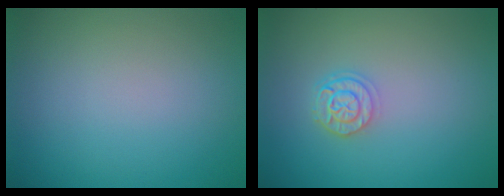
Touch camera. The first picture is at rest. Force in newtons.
{"total": 2.4, "press": 2.0, "slide": 1.3}